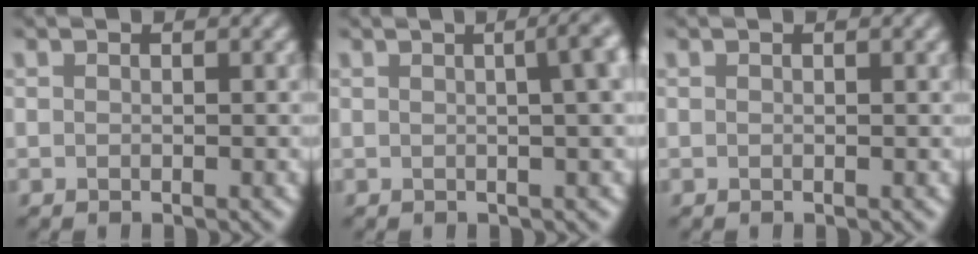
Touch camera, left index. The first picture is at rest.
{"total": 8.3, "force": [1.9, 4.0, 7.1], "torque": [-0.016, 0.052, -0.009]}
{"total": 0.7, "force": [0.3, 0.1, 0.6], "torque": [-0.004, 0.003, 0.004]}